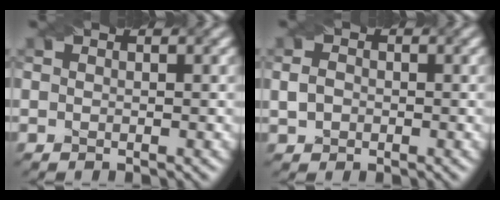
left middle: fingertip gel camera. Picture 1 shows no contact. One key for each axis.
{"total": 1.4, "fx": -0.4, "fy": 1.2, "fz": 0.7, "tx": -0.019, "ty": 0.000, "tz": -0.008}